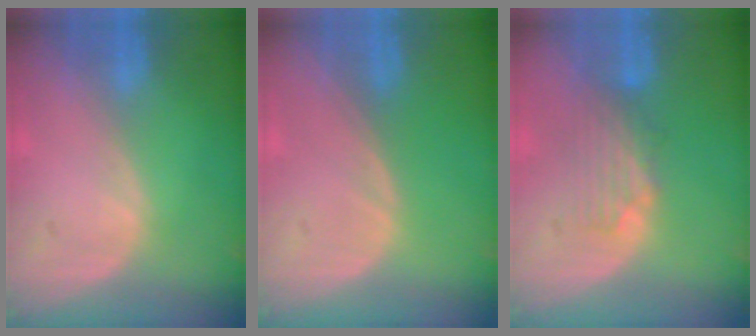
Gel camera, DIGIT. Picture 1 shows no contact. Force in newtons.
{"total": 0.0}
{"total": 4.3, "press": 3.8, "slide": 2.1}